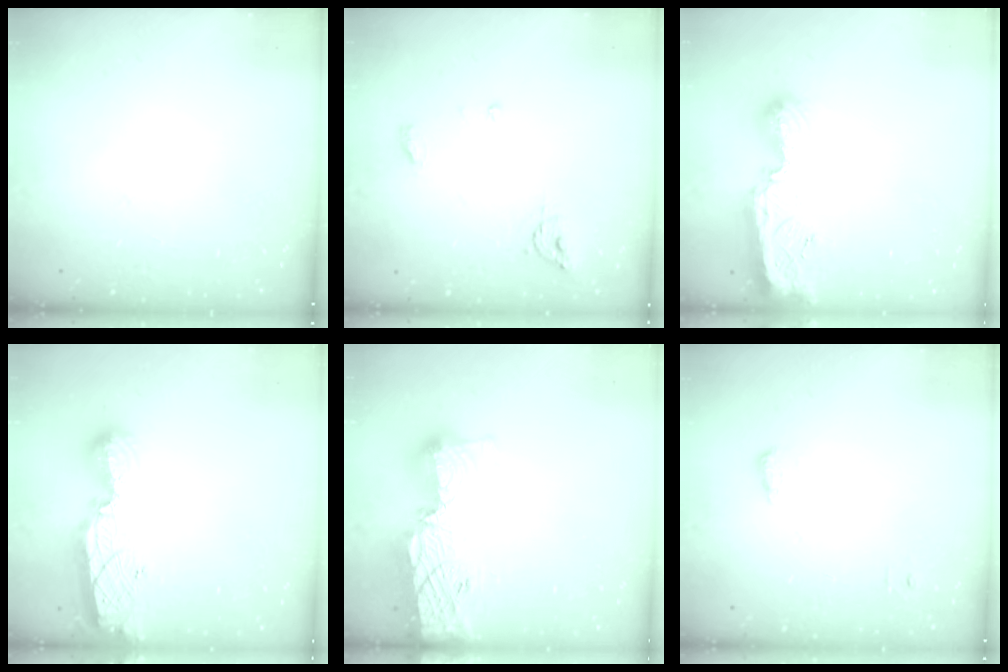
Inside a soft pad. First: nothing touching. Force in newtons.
{"total": 6.2, "press": 6.2, "slide": 0.5}
{"total": 11.2, "press": 11.2, "slide": 1.0}
{"total": 12.7, "press": 12.7, "slide": 1.0}
{"total": 17.5, "press": 17.4, "slide": 1.3}
{"total": 4.9, "press": 4.8, "slide": 1.0}